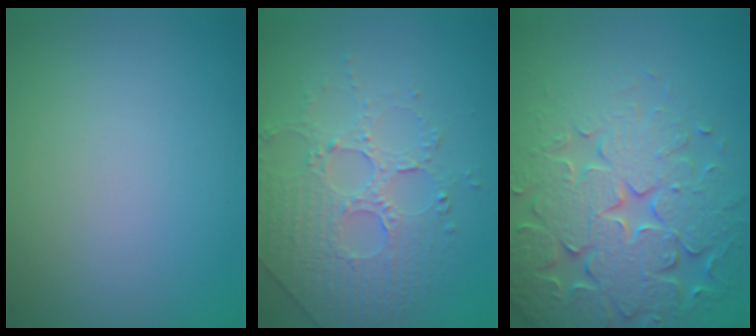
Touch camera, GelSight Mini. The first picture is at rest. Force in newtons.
{"total": 4.8, "press": 3.7, "slide": 3.0}
{"total": 7.7, "press": 7.5, "slide": 1.5}